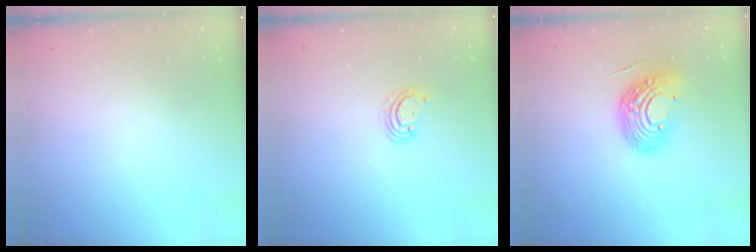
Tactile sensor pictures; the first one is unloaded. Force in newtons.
{"total": 4.1, "press": 4.1, "slide": 0.4}
{"total": 14.4, "press": 14.3, "slide": 1.4}